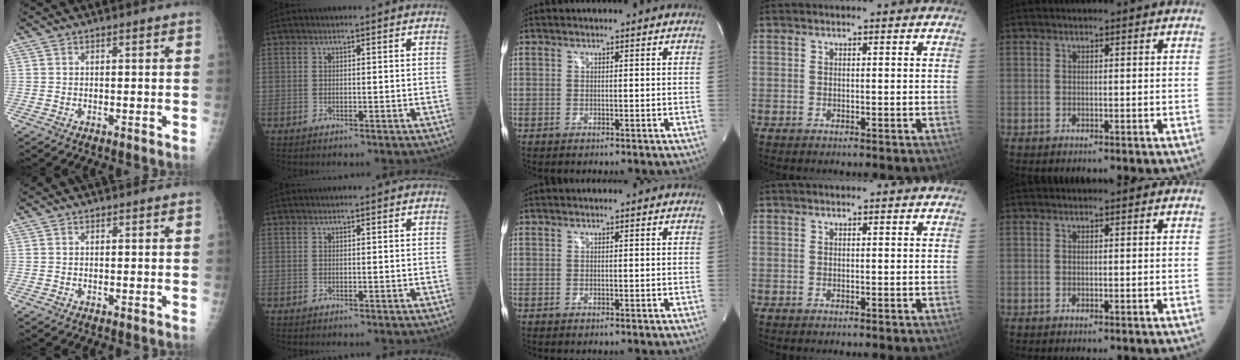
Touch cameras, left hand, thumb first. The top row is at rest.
{}